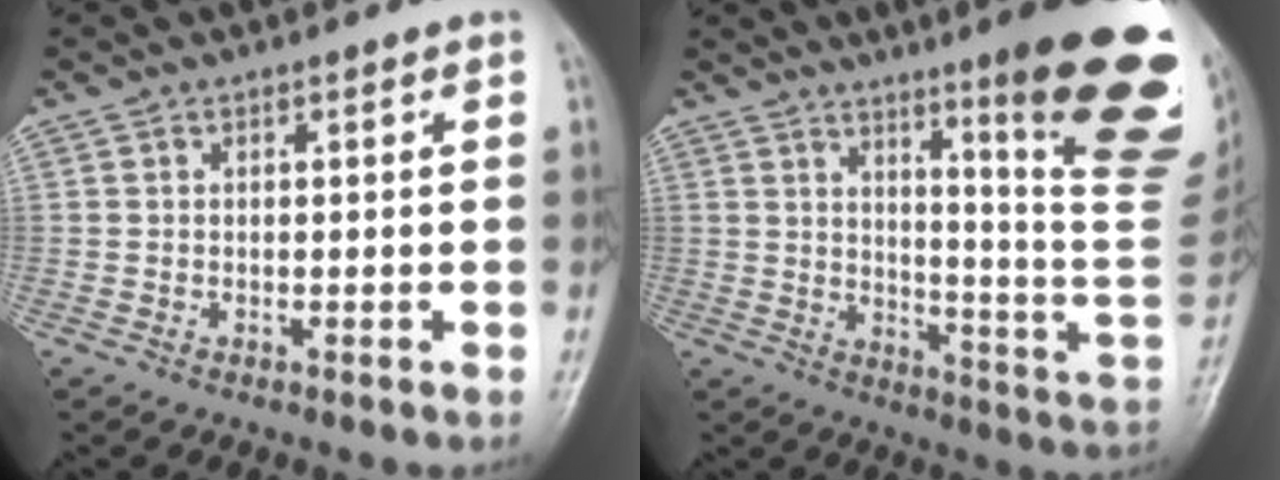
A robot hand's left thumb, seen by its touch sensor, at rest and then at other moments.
{"total": 24.9, "force": [12.6, 3.8, 21.2], "torque": [-0.213, -0.065, 0.177]}